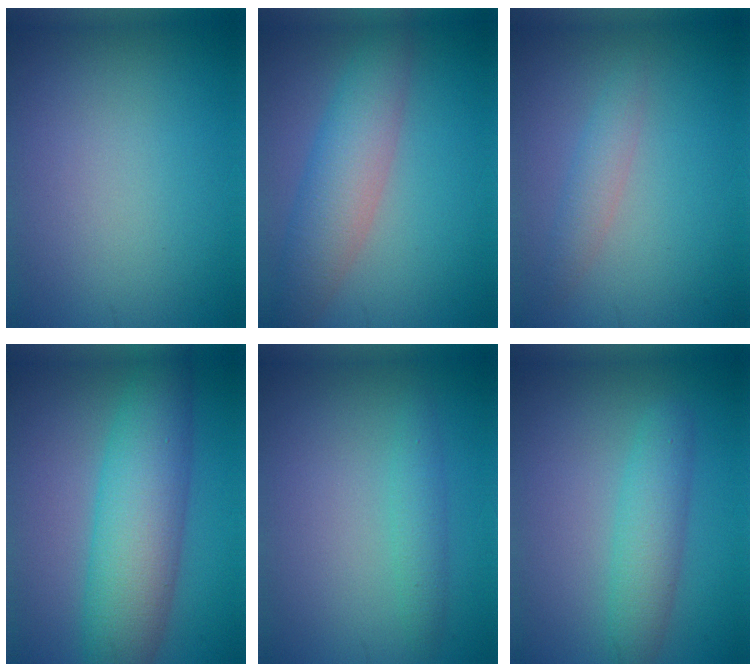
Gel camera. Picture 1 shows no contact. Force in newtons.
{"total": 5.3, "press": 5.3, "slide": 0.1}
{"total": 1.8, "press": 1.8, "slide": 0.0}
{"total": 8.6, "press": 8.6, "slide": 0.5}
{"total": 1.8, "press": 1.8, "slide": 0.1}
{"total": 3.6, "press": 3.6, "slide": 0.1}